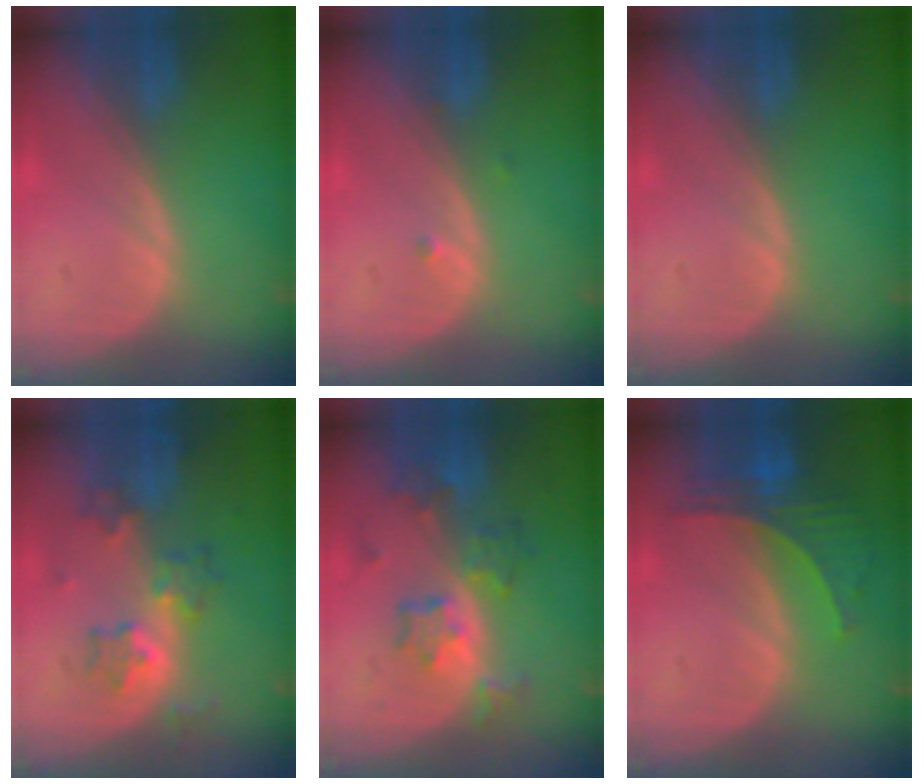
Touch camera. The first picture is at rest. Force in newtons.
{"total": 0.9, "press": 0.7, "slide": 0.5}
{"total": 0.0}
{"total": 6.2, "press": 5.8, "slide": 1.9}
{"total": 7.3, "press": 6.5, "slide": 3.5}
{"total": 6.1, "press": 6.0, "slide": 1.0}